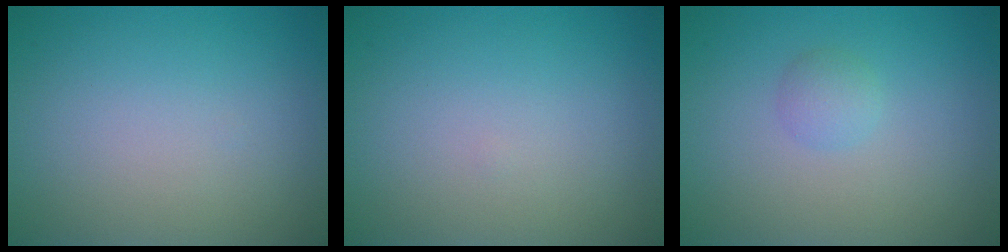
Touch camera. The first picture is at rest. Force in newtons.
{"total": 0.0}
{"total": 1.3, "press": 1.3, "slide": 0.0}